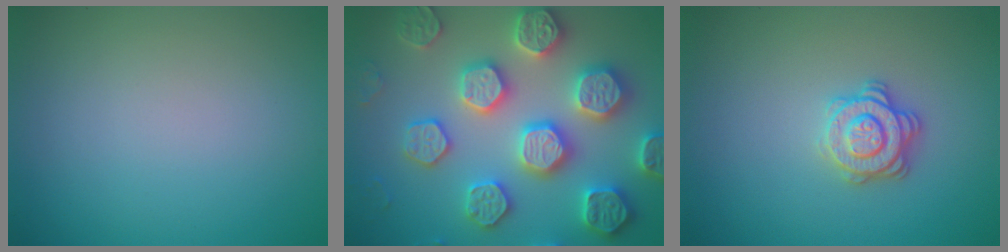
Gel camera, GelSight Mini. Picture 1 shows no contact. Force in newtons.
{"total": 8.0, "press": 7.8, "slide": 1.8}
{"total": 2.9, "press": 2.8, "slide": 0.9}